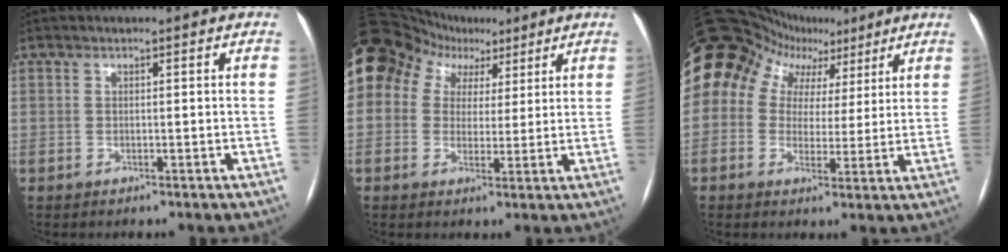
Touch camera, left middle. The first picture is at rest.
{"total": 22.7, "force": [11.2, 17.2, 9.7], "torque": [-0.272, 0.114, 0.206]}
{"total": 18.2, "force": [8.5, 14.4, 7.2], "torque": [-0.162, 0.088, 0.138]}